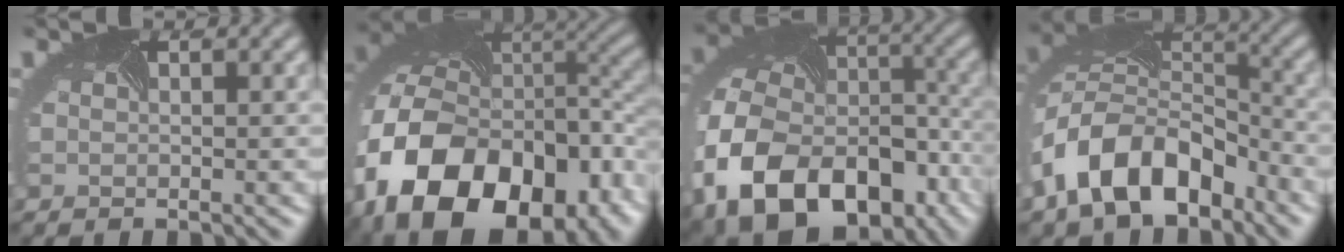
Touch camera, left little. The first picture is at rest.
{"total": 18.4, "force": [-6.6, 13.2, 10.9], "torque": [-0.236, -0.040, -0.094]}
{"total": 16.2, "force": [-7.1, 11.3, 9.2], "torque": [-0.202, -0.033, -0.108]}
{"total": 10.0, "force": [-4.7, 6.3, 6.3], "torque": [-0.121, 0.007, -0.094]}